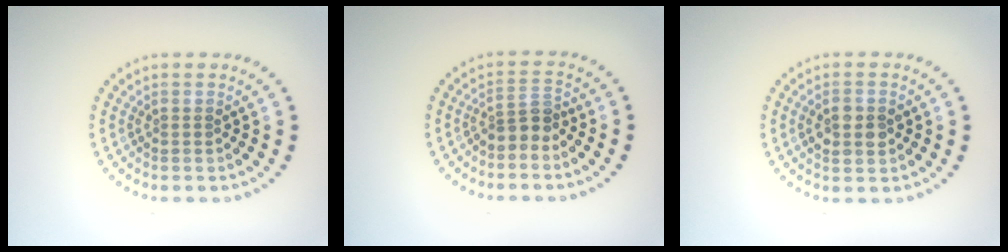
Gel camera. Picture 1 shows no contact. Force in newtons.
{"total": 2.3, "press": 1.8, "slide": 1.5}
{"total": 2.9, "press": 2.9, "slide": 0.1}